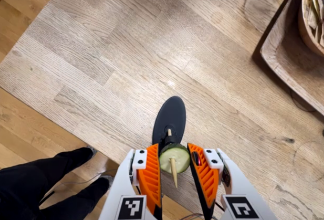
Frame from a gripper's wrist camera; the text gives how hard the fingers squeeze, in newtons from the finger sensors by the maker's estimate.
{"total": 9.6, "left": 9.8, "right": 9.4}